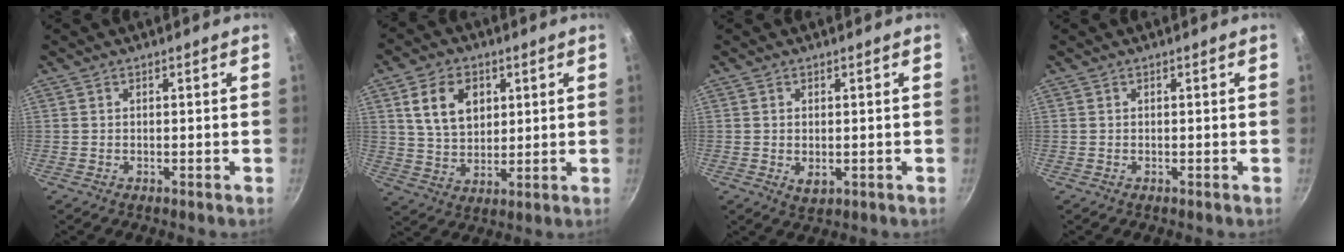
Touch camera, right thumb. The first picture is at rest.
{"total": 10.6, "force": [3.6, 7.5, 6.6], "torque": [-0.095, -0.011, 0.067]}
{"total": 2.7, "force": [-0.3, 1.7, 2.2], "torque": [-0.035, -0.008, -0.001]}
{"total": 0.0}